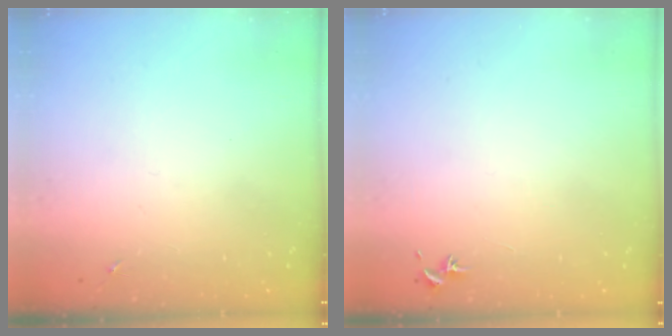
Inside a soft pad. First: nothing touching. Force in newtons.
{"total": 0.7, "press": 0.7, "slide": 0.3}